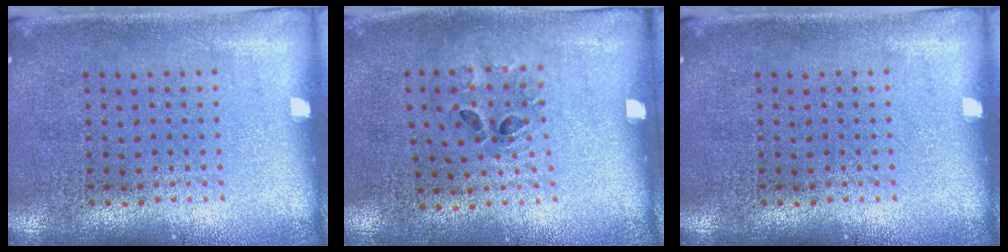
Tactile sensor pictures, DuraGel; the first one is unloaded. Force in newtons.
{"total": 1.3, "press": 0.7, "slide": 1.1}
{"total": 0.0}